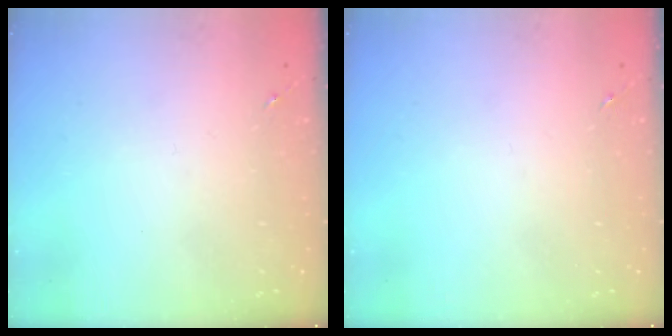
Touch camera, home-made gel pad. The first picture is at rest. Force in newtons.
{"total": 0.0}